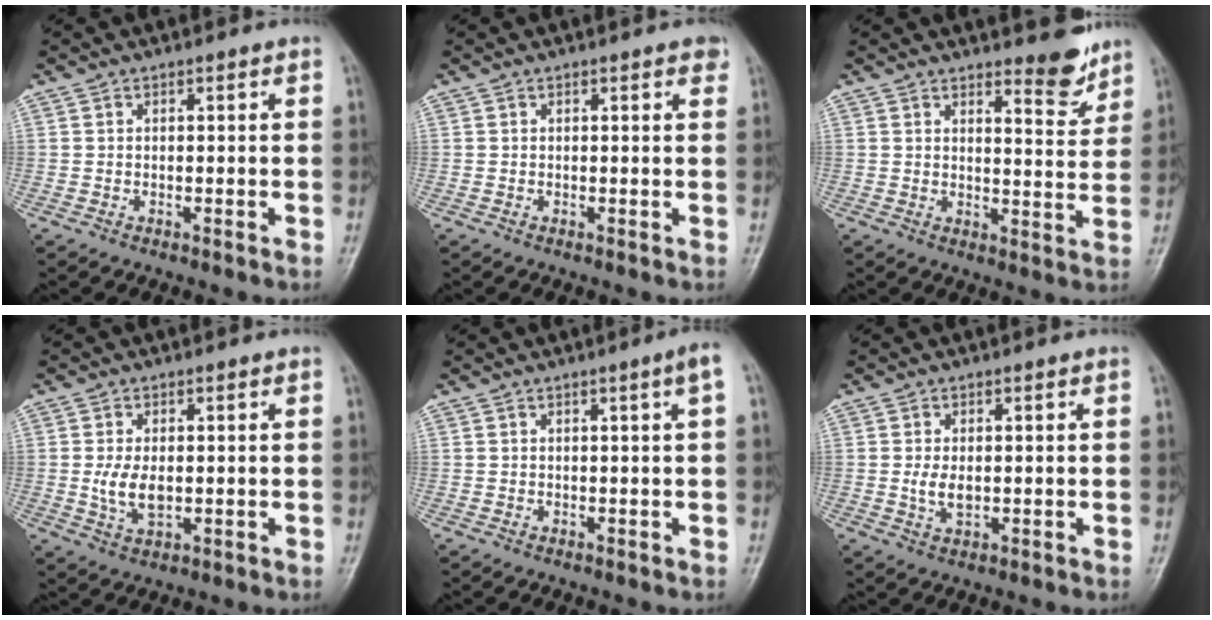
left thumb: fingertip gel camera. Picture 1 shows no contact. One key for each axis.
{"total": 1.5, "fx": 0.9, "fy": 0.7, "fz": 1.0, "tx": -0.004, "ty": -0.001, "tz": 0.008}
{"total": 5.9, "fx": 5.0, "fy": 1.7, "fz": 2.6, "tx": -0.015, "ty": -0.046, "tz": 0.071}
{"total": 5.0, "fx": -0.1, "fy": 2.9, "fz": 4.1, "tx": -0.078, "ty": -0.010, "tz": 0.004}
{"total": 2.0, "fx": 0.5, "fy": -0.3, "fz": 1.9, "tx": -0.030, "ty": 0.003, "tz": 0.010}
{"total": 3.1, "fx": 0.1, "fy": 1.8, "fz": 2.5, "tx": -0.045, "ty": -0.006, "tz": 0.004}